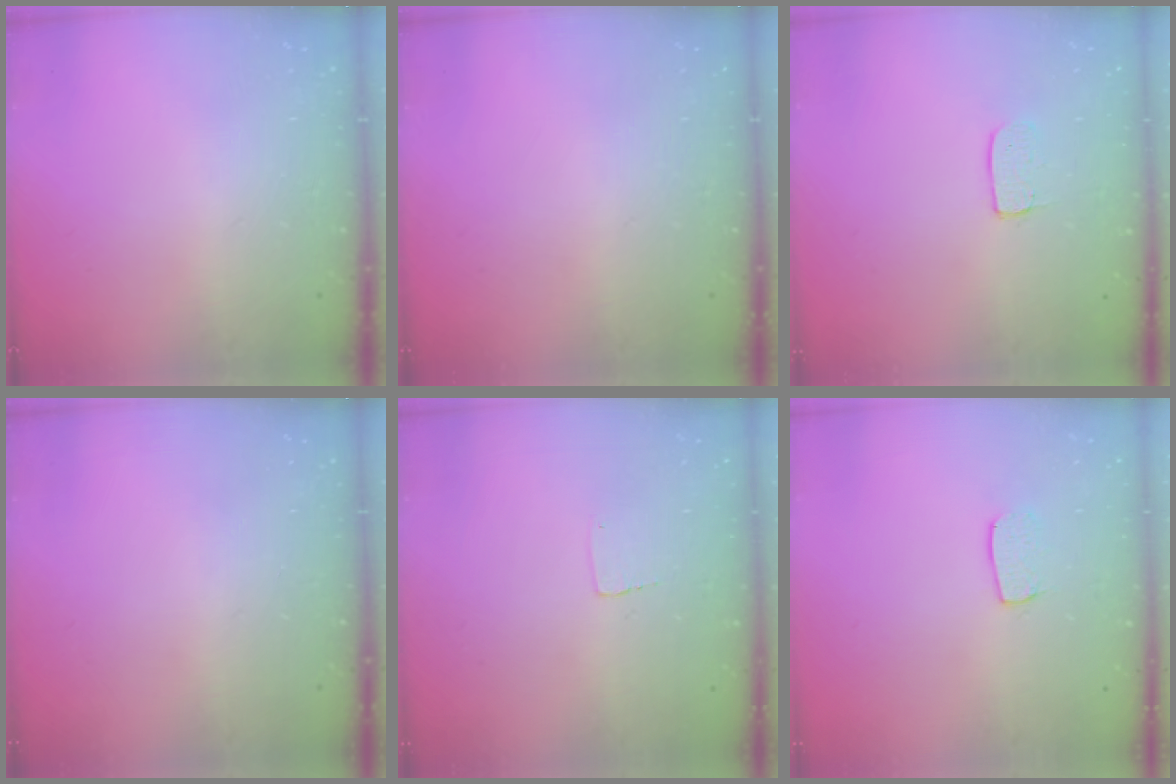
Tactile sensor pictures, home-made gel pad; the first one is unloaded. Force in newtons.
{"total": 0.0}
{"total": 5.0, "press": 5.0, "slide": 0.3}
{"total": 0.0}
{"total": 2.3, "press": 2.3, "slide": 0.1}
{"total": 5.5, "press": 5.5, "slide": 0.4}